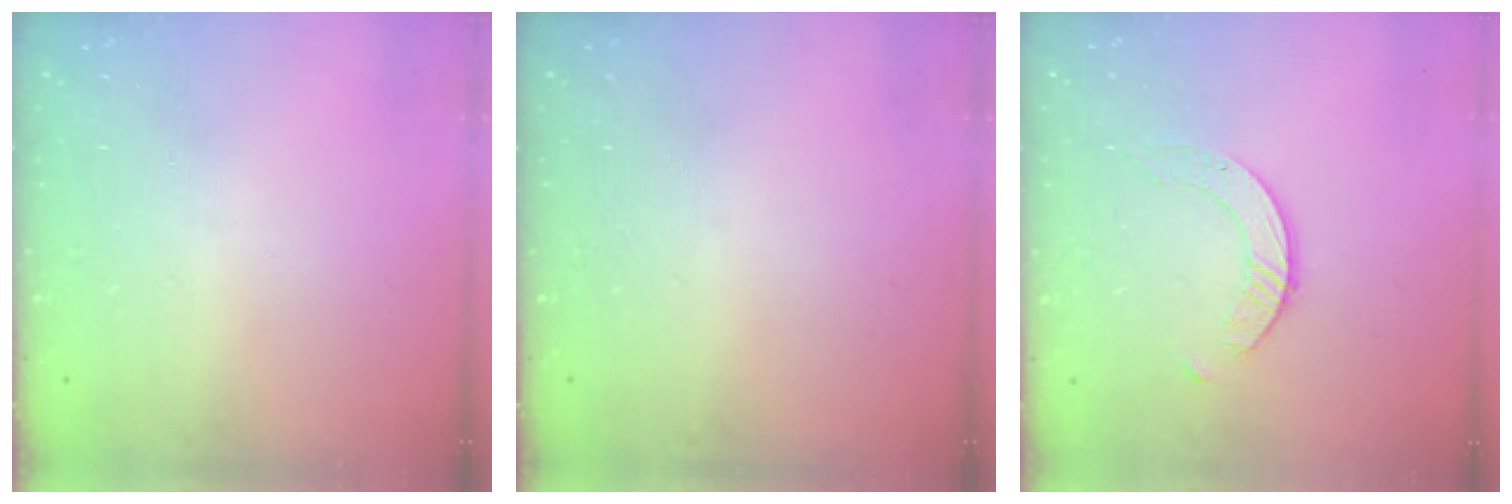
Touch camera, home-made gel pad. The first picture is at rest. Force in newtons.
{"total": 0.0}
{"total": 2.6, "press": 2.6, "slide": 0.3}